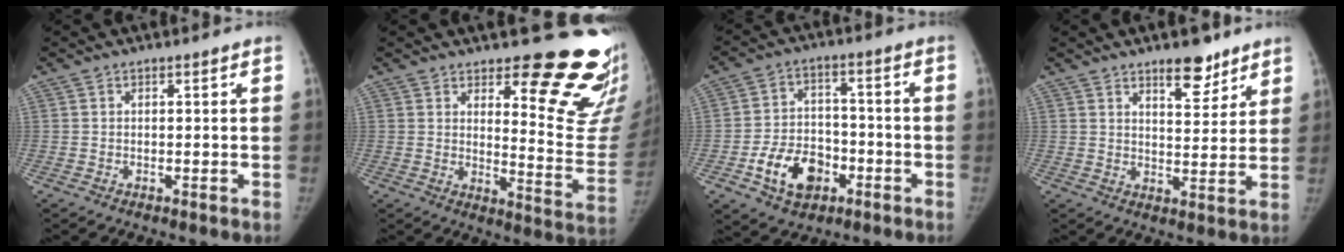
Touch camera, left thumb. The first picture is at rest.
{"total": 18.8, "force": [14.2, 5.4, 11.1], "torque": [-0.093, -0.144, 0.176]}
{"total": 11.7, "force": [-4.9, 8.2, 6.7], "torque": [-0.084, 0.027, -0.080]}
{"total": 7.5, "force": [5.4, 3.1, 4.2], "torque": [-0.034, -0.037, 0.081]}